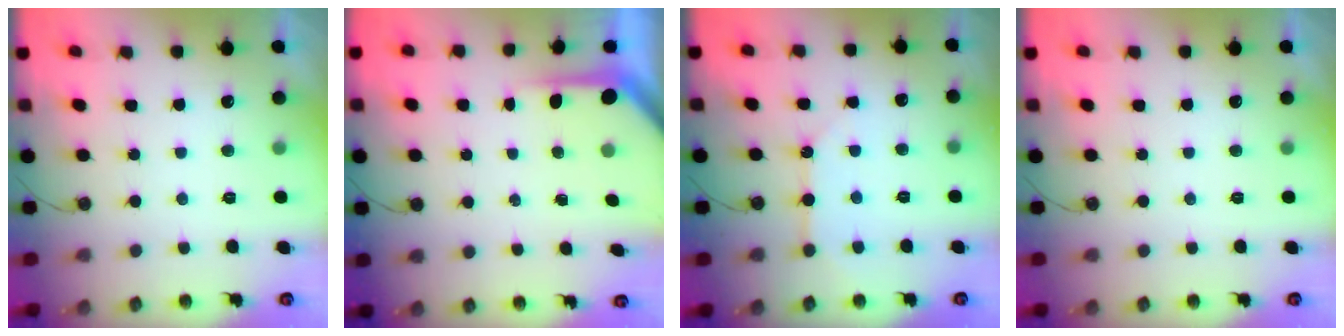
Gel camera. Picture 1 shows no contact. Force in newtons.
{"total": 3.8, "press": 3.8, "slide": 0.4}
{"total": 6.6, "press": 6.6, "slide": 0.7}
{"total": 0.0}